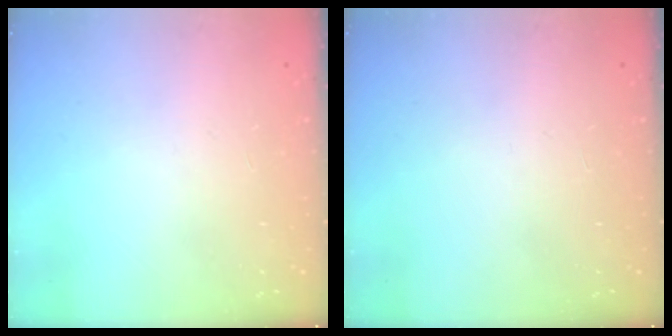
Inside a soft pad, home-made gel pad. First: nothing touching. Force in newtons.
{"total": 0.0}